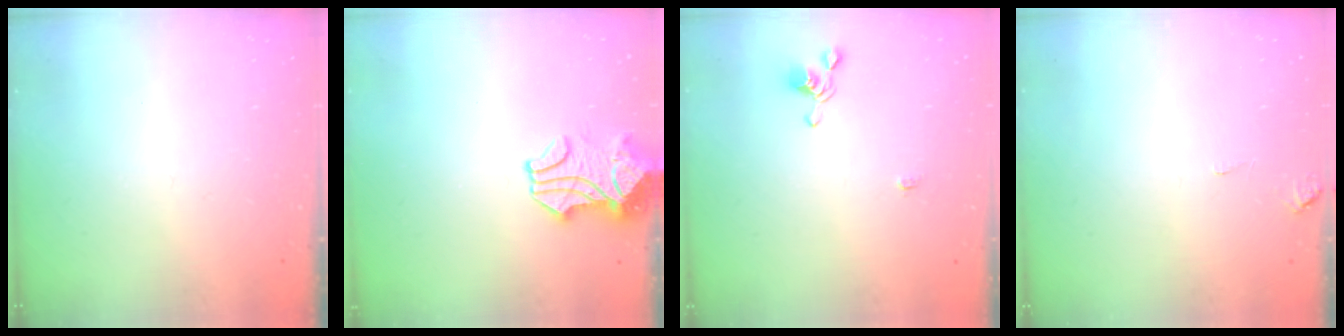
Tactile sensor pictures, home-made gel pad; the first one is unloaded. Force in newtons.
{"total": 1.0, "press": 0.5, "slide": 0.9}
{"total": 2.2, "press": 2.2, "slide": 0.4}
{"total": 0.5, "press": 0.3, "slide": 0.5}